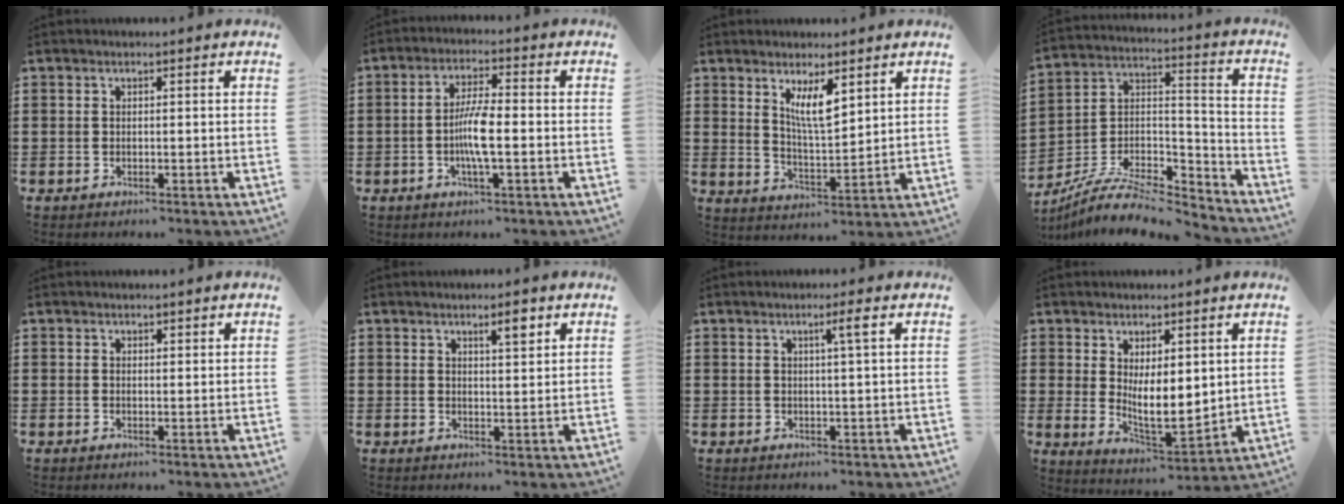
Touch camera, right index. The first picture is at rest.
{"total": 6.0, "force": [-1.2, 1.1, 5.8], "torque": [-0.115, -0.001, -0.027]}
{"total": 6.0, "force": [3.4, 1.6, 4.7], "torque": [-0.093, -0.007, 0.056]}
{"total": 8.6, "force": [-7.2, 3.0, 3.5], "torque": [-0.071, 0.008, -0.142]}
{"total": 0.9, "force": [0.7, 0.4, 0.2], "torque": [-0.005, 0.003, 0.014]}
{"total": 3.5, "force": [2.3, 0.7, 2.6], "torque": [-0.038, 0.000, 0.034]}
{"total": 2.5, "force": [0.9, -0.4, 2.3], "torque": [-0.035, -0.007, 0.010]}
{"total": 5.5, "force": [2.1, 2.7, 4.4], "torque": [-0.081, -0.015, 0.039]}